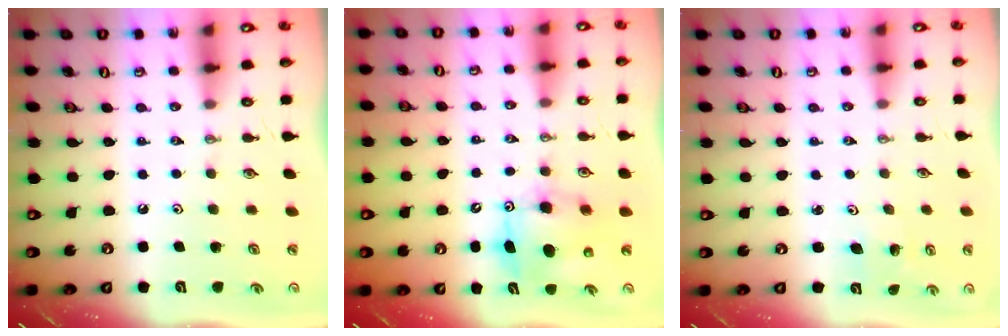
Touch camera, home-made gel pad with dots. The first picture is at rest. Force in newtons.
{"total": 8.3, "press": 8.1, "slide": 1.9}
{"total": 2.8, "press": 2.8, "slide": 0.3}